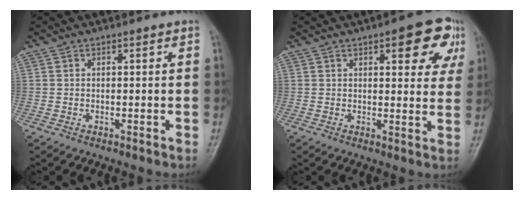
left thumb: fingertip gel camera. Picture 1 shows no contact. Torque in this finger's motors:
{"motor_torque": [1.33, 1.29, 0.90, -0.56, 0.03]}